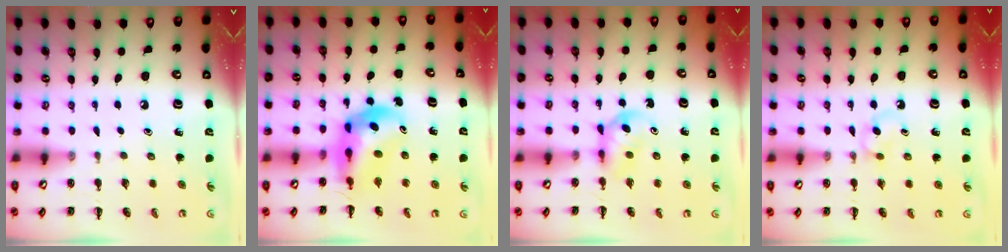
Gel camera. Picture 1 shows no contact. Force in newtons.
{"total": 9.0, "press": 8.6, "slide": 2.7}
{"total": 4.2, "press": 4.0, "slide": 1.2}
{"total": 2.7, "press": 2.5, "slide": 1.2}